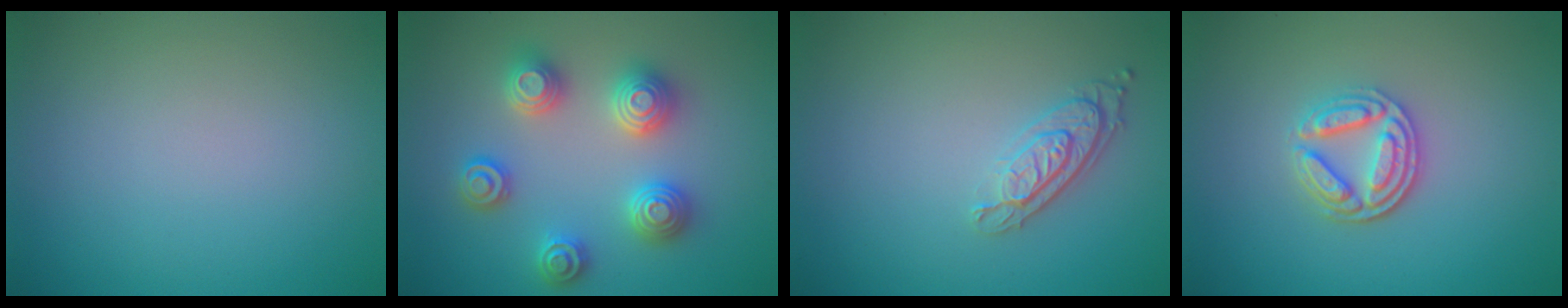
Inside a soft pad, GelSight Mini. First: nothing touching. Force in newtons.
{"total": 4.7, "press": 4.6, "slide": 0.8}
{"total": 3.0, "press": 2.3, "slide": 1.9}
{"total": 3.6, "press": 3.1, "slide": 1.8}